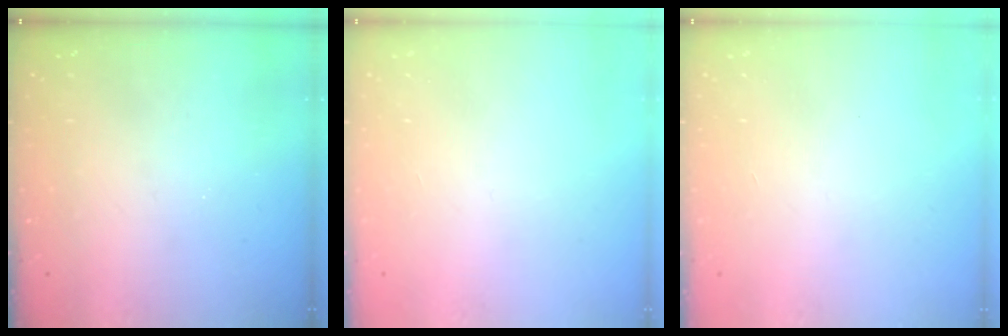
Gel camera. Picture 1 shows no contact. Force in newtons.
{"total": 0.0}
{"total": 0.0}